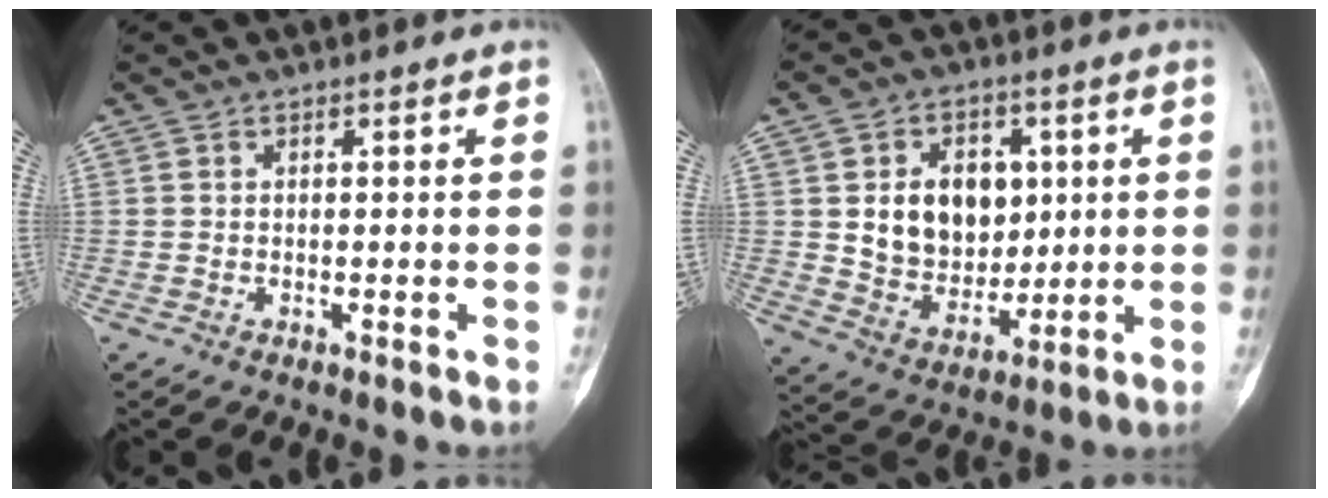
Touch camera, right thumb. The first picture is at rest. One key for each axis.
{"total": 13.8, "fx": 2.6, "fy": 10.5, "fz": 8.6, "tx": -0.086, "ty": -0.015, "tz": 0.058}